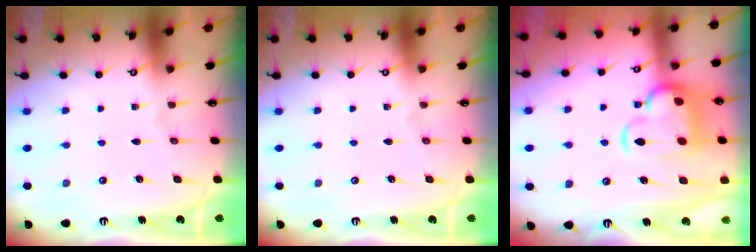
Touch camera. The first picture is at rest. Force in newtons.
{"total": 0.0}
{"total": 7.1, "press": 7.0, "slide": 1.1}